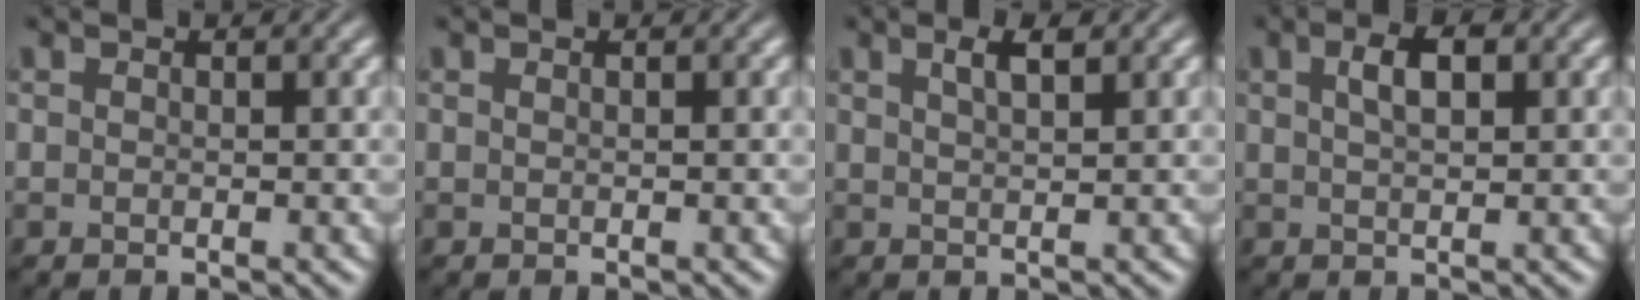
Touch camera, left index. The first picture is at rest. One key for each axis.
{"total": 0.0}
{"total": 2.0, "fx": 1.1, "fy": 0.5, "fz": 1.5, "tx": -0.023, "ty": 0.005, "tz": 0.019}
{"total": 2.6, "fx": 0.9, "fy": 1.0, "fz": 2.2, "tx": -0.039, "ty": 0.006, "tz": 0.017}